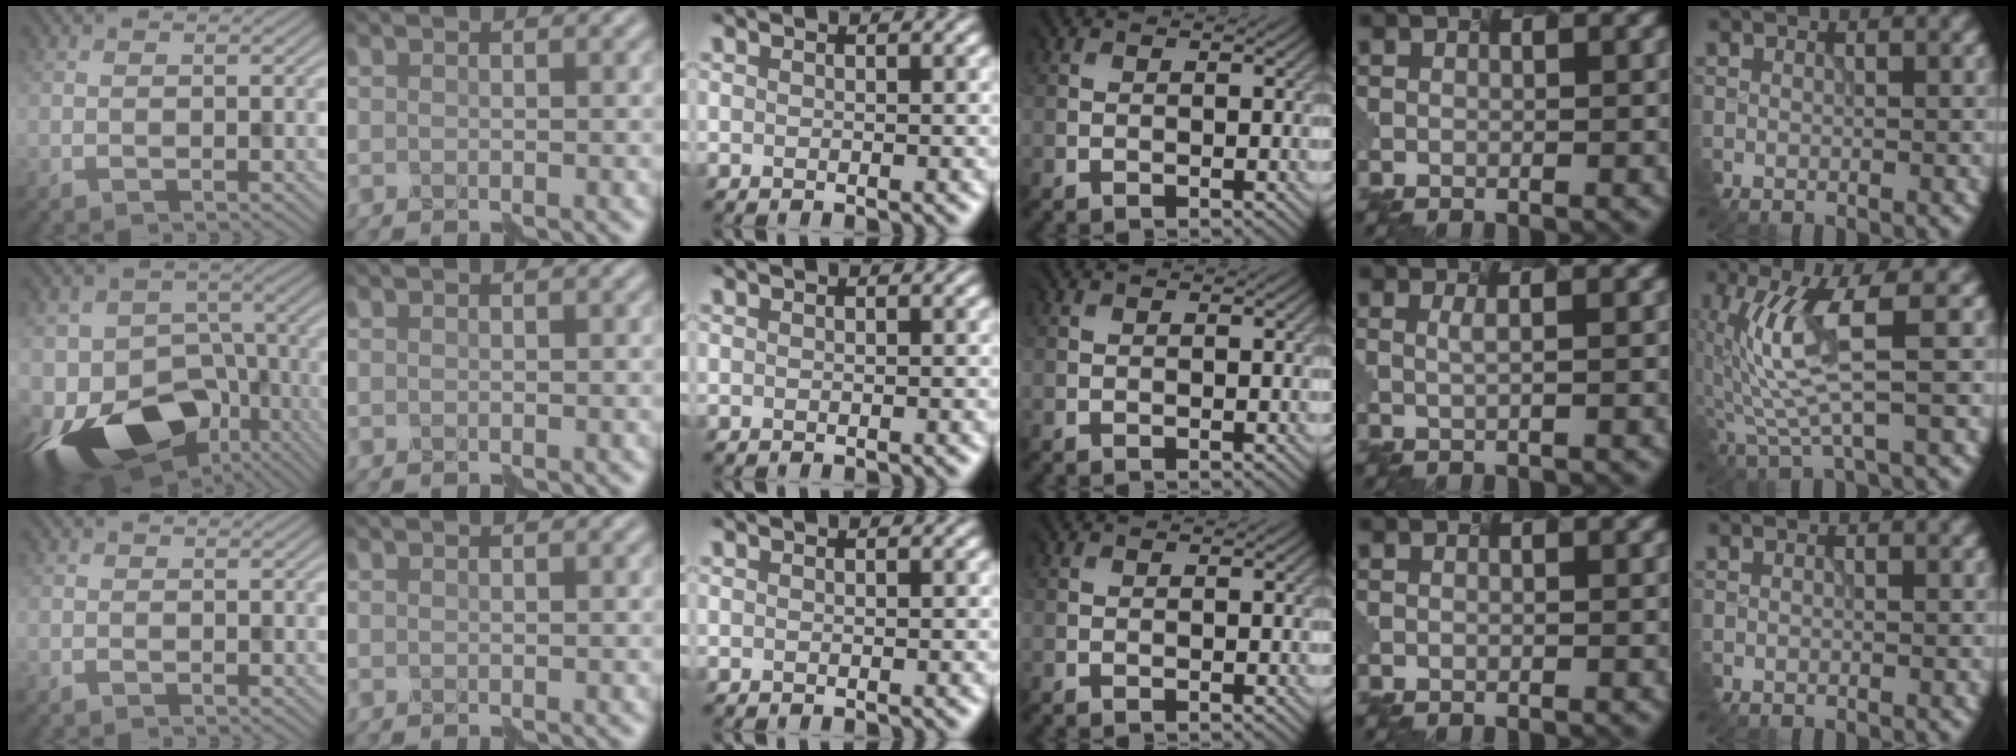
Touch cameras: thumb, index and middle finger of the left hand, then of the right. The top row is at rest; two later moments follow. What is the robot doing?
{"motion": "assemble", "object": "hinged jar"}